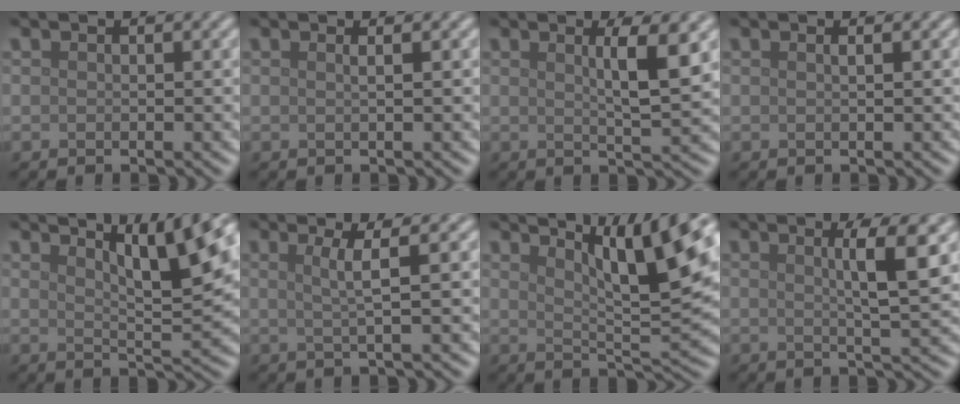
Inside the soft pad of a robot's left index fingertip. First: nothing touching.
{"total": 1.2, "force": [0.4, 0.5, 1.0], "torque": [-0.008, 0.000, -0.005]}
{"total": 4.0, "force": [1.3, 0.6, 3.7], "torque": [-0.057, -0.002, 0.020]}
{"total": 0.8, "force": [0.3, 0.3, 0.7], "torque": [-0.005, 0.002, 0.000]}
{"total": 8.6, "force": [4.7, 2.0, 6.9], "torque": [-0.075, 0.022, 0.070]}
{"total": 2.6, "force": [0.7, 0.5, 2.5], "torque": [-0.044, 0.003, 0.009]}
{"total": 10.7, "force": [5.6, 2.3, 8.9], "torque": [-0.108, 0.022, 0.085]}
{"total": 4.7, "force": [1.4, 0.7, 4.5], "torque": [-0.067, 0.001, 0.021]}